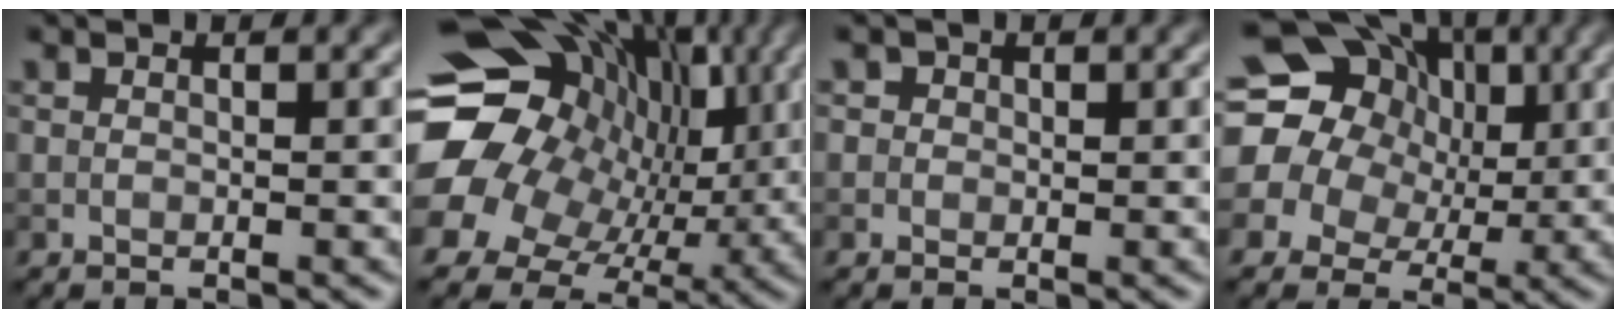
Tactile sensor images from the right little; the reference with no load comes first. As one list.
[{"total": 15.9, "force": [3.2, 13.3, 8.3], "torque": [-0.164, 0.004, 0.054]}, {"total": 1.2, "force": [0.5, 1.1, 0.3], "torque": [0.001, 0.001, 0.000]}, {"total": 18.1, "force": [4.1, 15.9, 7.7], "torque": [-0.160, 0.031, 0.036]}]